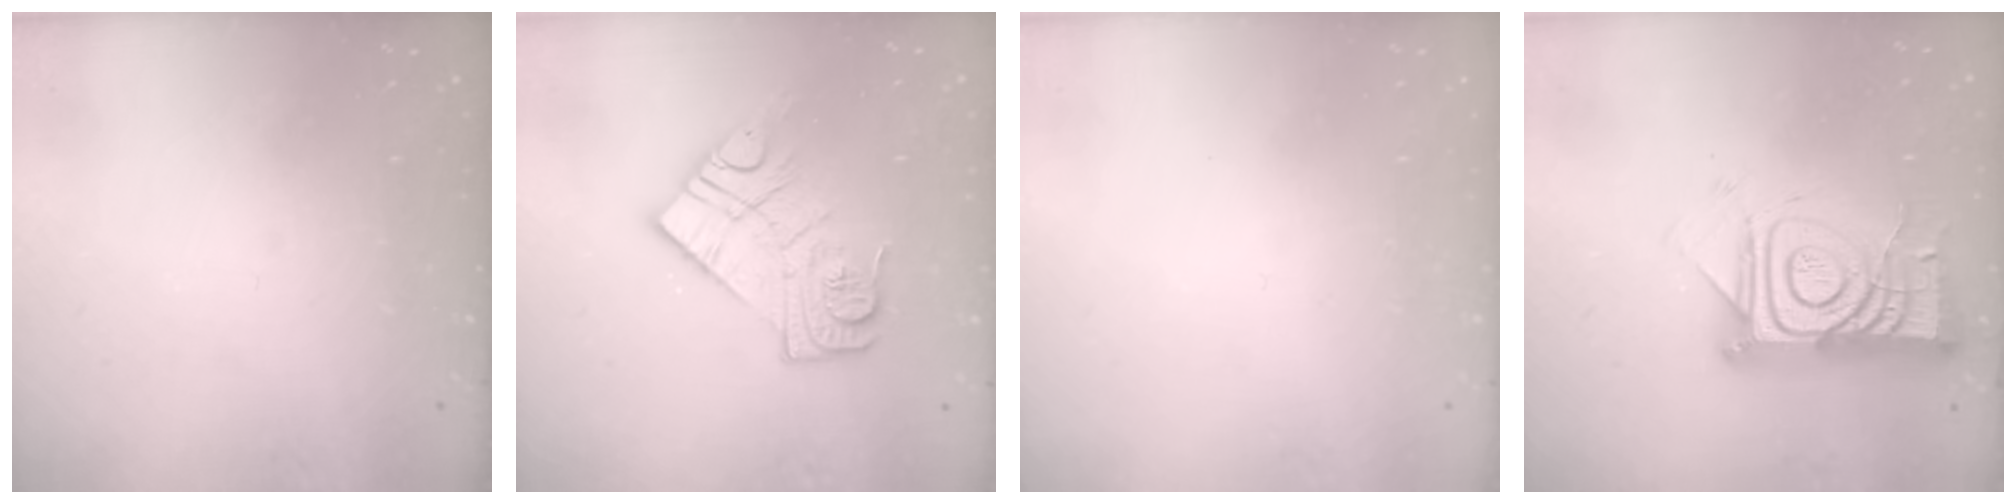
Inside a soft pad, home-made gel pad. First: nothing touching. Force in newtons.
{"total": 13.2, "press": 13.2, "slide": 1.0}
{"total": 1.6, "press": 1.6, "slide": 0.1}
{"total": 16.3, "press": 16.3, "slide": 1.5}